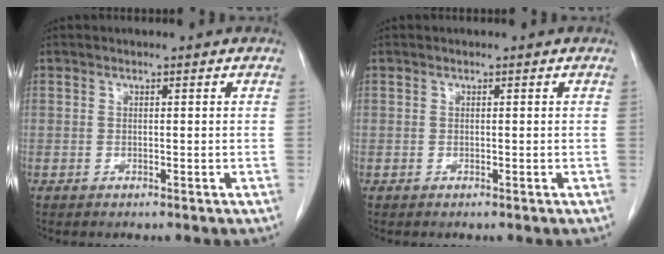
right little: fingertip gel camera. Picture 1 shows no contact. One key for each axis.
{"total": 0.0}